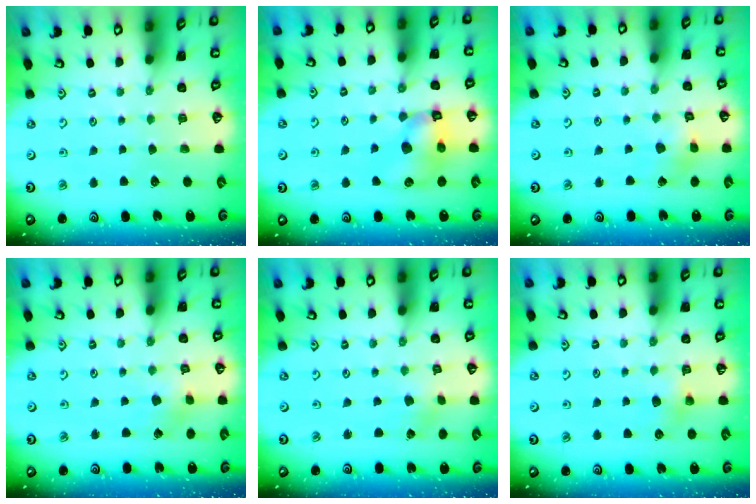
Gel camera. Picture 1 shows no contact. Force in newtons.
{"total": 10.0, "press": 9.9, "slide": 1.4}
{"total": 2.8, "press": 2.8, "slide": 0.3}
{"total": 2.2, "press": 2.2, "slide": 0.3}
{"total": 0.6, "press": 0.5, "slide": 0.1}
{"total": 4.1, "press": 4.1, "slide": 0.5}